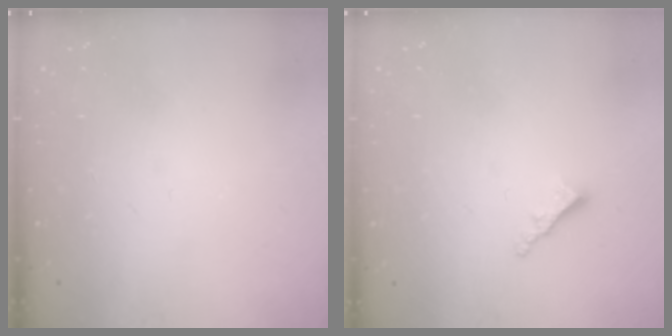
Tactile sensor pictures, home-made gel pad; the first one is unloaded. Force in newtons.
{"total": 2.5, "press": 2.5, "slide": 0.3}